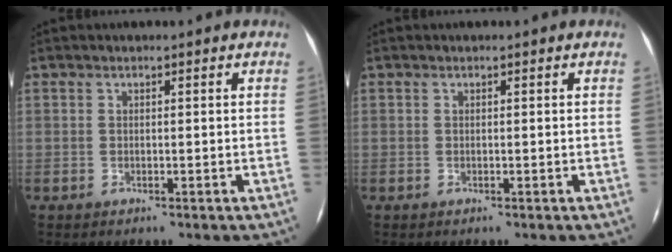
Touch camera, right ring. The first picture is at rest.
{"total": 0.0}